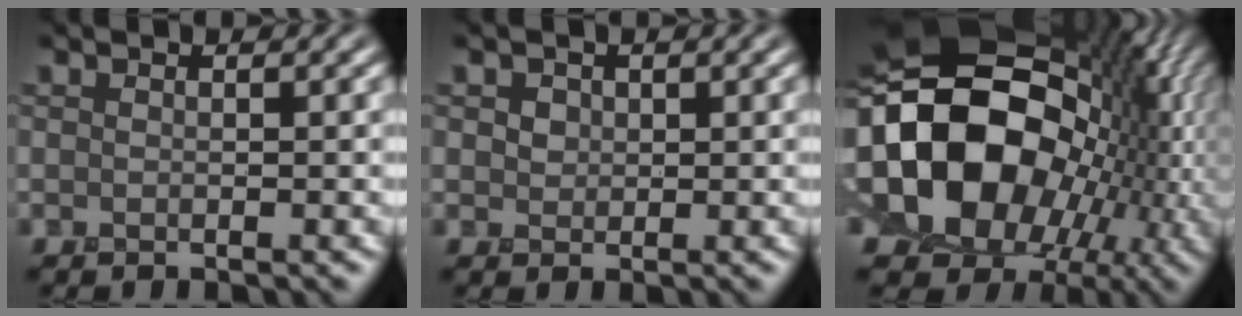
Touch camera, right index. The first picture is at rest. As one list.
[{"total": 1.3, "force": [0.5, 1.1, 0.5], "torque": [-0.009, 0.004, 0.004]}, {"total": 22.4, "force": [-1.9, 17.8, 13.5], "torque": [-0.232, -0.006, -0.062]}]